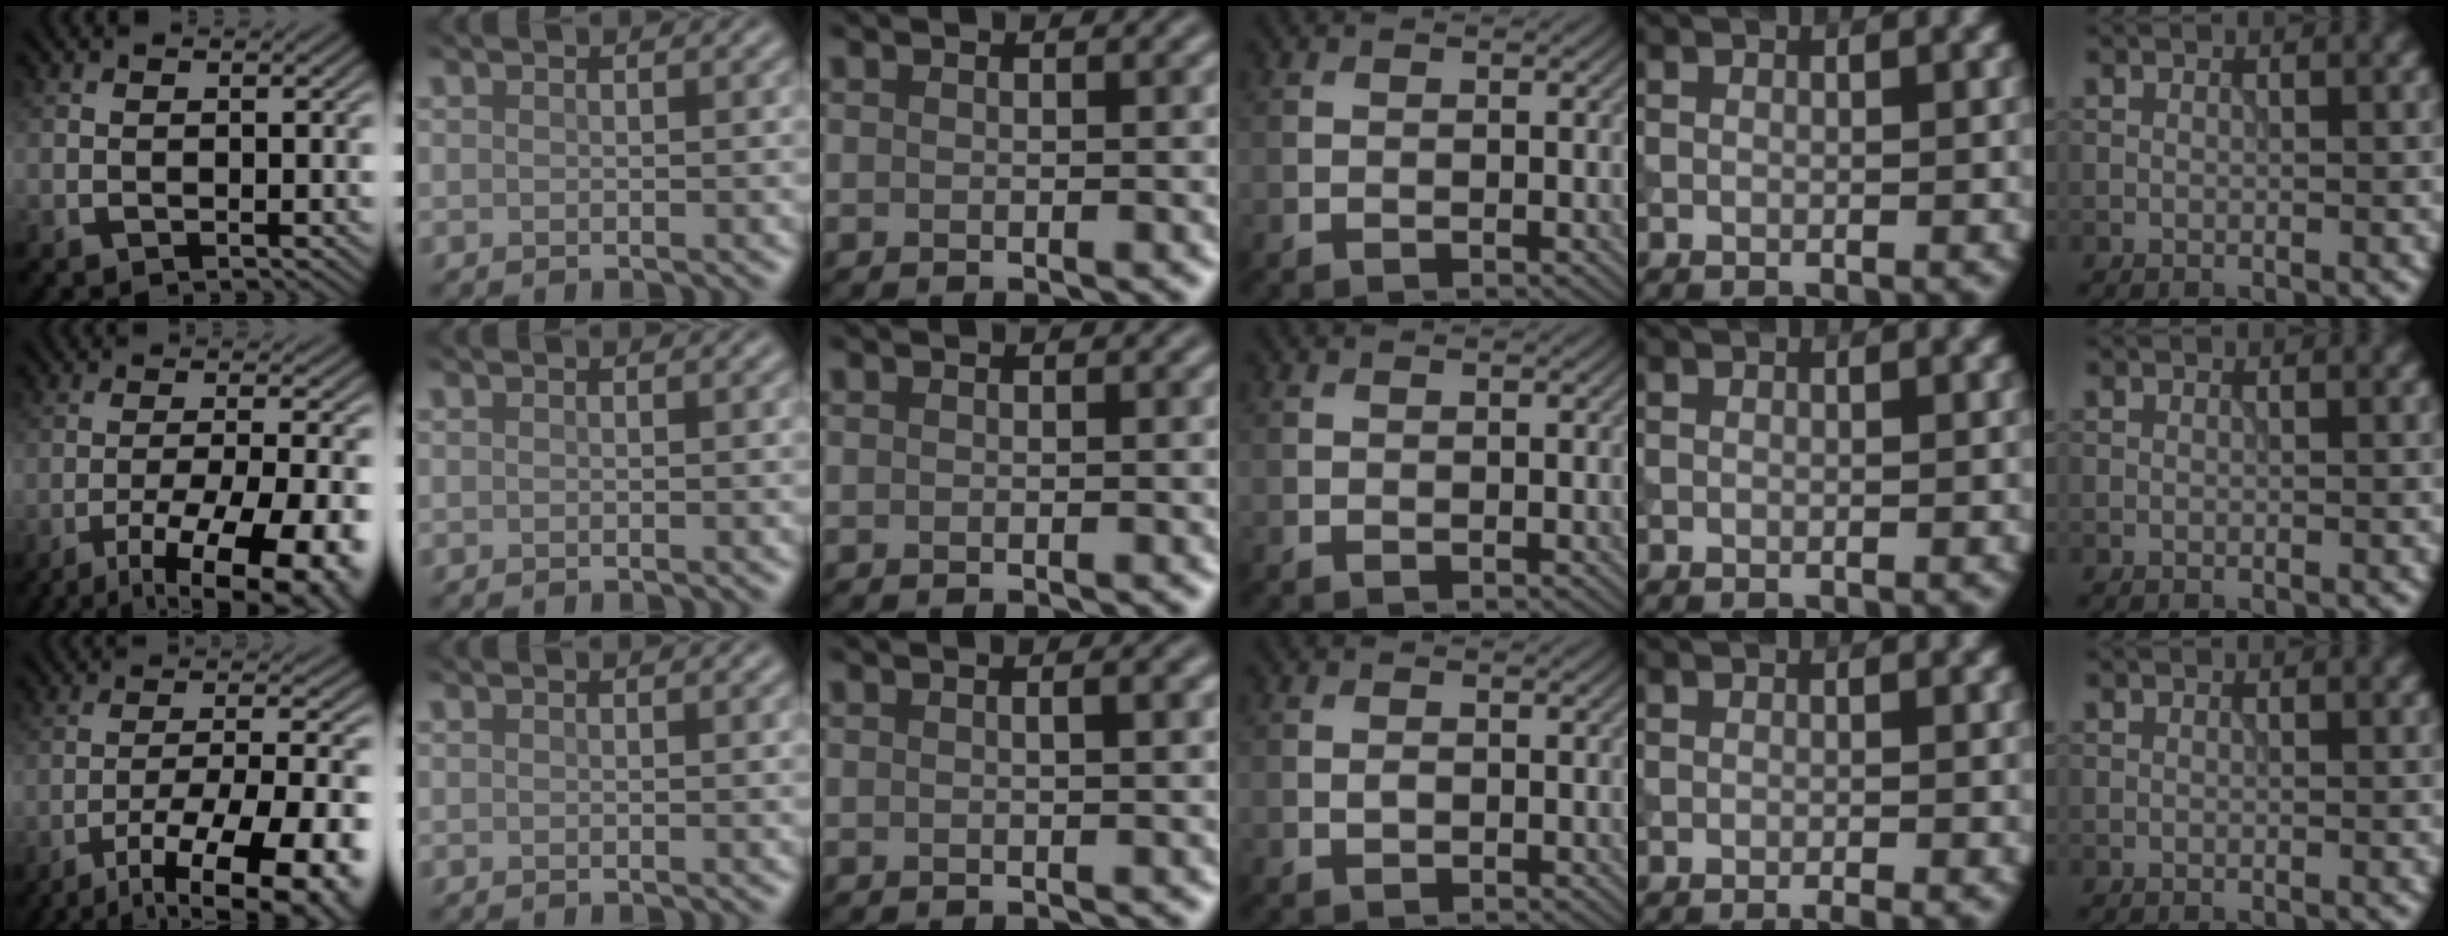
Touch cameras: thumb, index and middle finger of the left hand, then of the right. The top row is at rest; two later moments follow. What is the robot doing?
{"motion": "extract", "object": "tissue"}